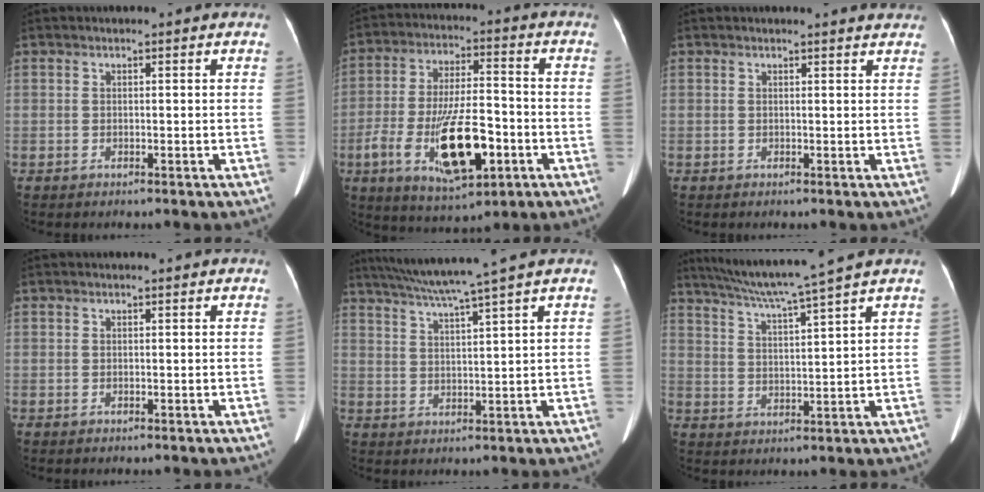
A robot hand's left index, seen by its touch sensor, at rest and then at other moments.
{"total": 15.5, "force": [-5.3, 4.9, 13.7], "torque": [-0.262, -0.007, -0.080]}
{"total": 3.5, "force": [3.4, 0.5, 0.5], "torque": [-0.011, 0.000, 0.021]}
{"total": 0.0}
{"total": 9.0, "force": [7.3, -2.3, 4.8], "torque": [-0.082, 0.007, 0.120]}
{"total": 10.8, "force": [9.0, -2.5, 5.4], "torque": [-0.095, 0.000, 0.149]}